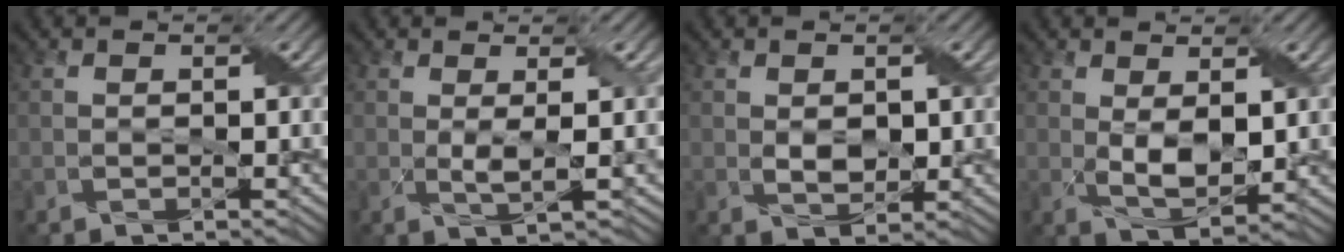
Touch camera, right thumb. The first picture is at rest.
{"total": 2.1, "force": [0.4, 0.1, 2.1], "torque": [-0.046, 0.000, 0.009]}
{"total": 2.4, "force": [0.3, 1.6, 1.8], "torque": [-0.039, -0.004, 0.010]}
{"total": 4.4, "force": [0.6, 2.1, 3.8], "torque": [-0.083, -0.007, 0.018]}